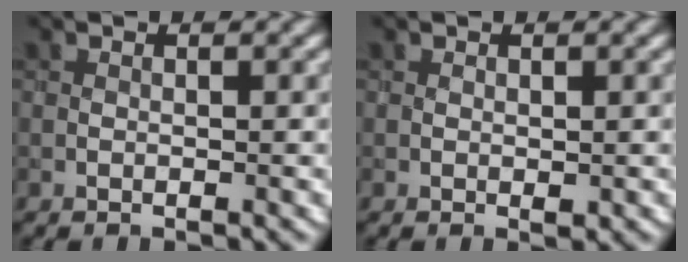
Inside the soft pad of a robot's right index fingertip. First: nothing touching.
{"total": 0.7, "force": [0.0, 0.4, 0.5], "torque": [-0.007, -0.001, 0.001]}